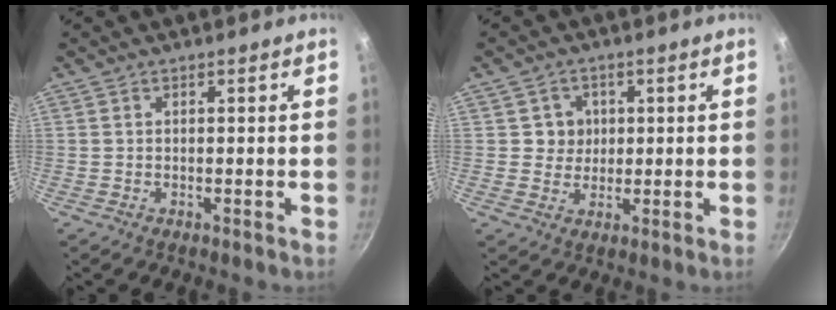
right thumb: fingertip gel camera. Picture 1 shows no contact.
{"total": 4.1, "force": [0.8, 4.0, 0.9], "torque": [0.015, 0.000, 0.010]}